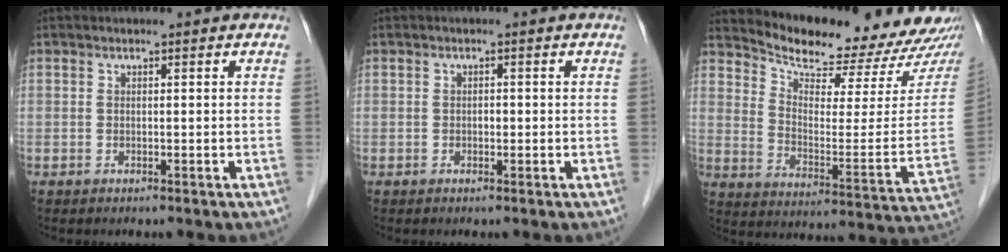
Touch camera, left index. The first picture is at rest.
{"total": 0.8, "force": [-0.4, 0.5, 0.5], "torque": [-0.006, -0.002, -0.009]}
{"total": 19.2, "force": [18.3, 3.7, 4.8], "torque": [-0.066, -0.073, 0.239]}